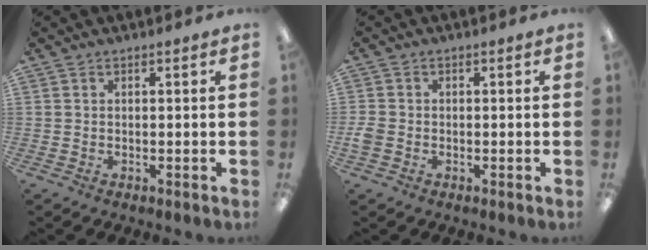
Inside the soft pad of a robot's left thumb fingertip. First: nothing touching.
{"total": 2.7, "force": [-0.9, 2.1, 1.4], "torque": [-0.020, 0.007, -0.014]}